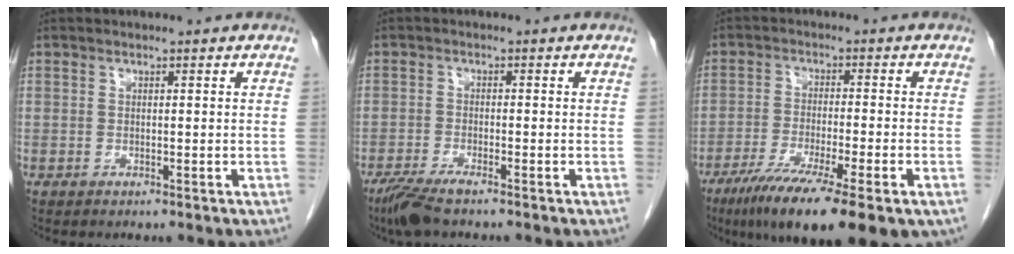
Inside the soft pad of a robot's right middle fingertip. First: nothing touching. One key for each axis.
{"total": 4.5, "fx": -3.5, "fy": 0.5, "fz": 2.9, "tx": -0.060, "ty": -0.013, "tz": -0.066}
{"total": 16.0, "fx": -9.9, "fy": 2.3, "fz": 12.4, "tx": -0.170, "ty": -0.035, "tz": -0.156}